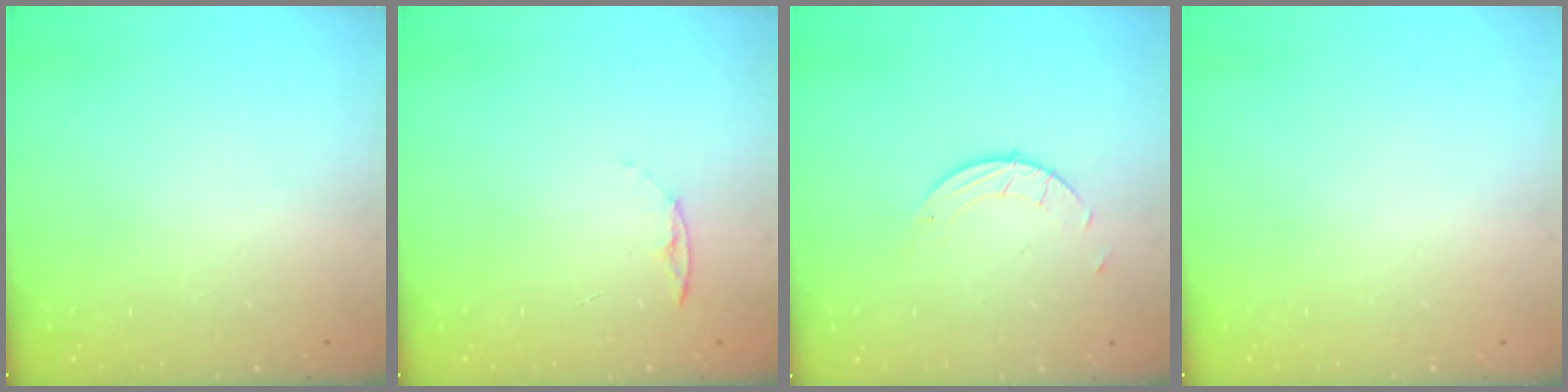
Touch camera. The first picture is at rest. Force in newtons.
{"total": 4.9, "press": 4.9, "slide": 0.6}
{"total": 1.9, "press": 1.9, "slide": 0.1}
{"total": 0.0}